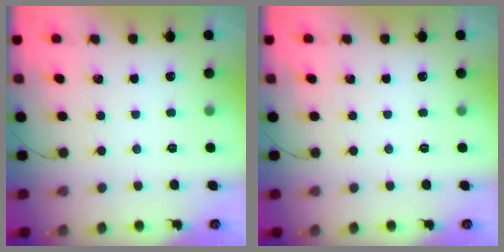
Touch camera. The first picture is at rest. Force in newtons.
{"total": 0.0}